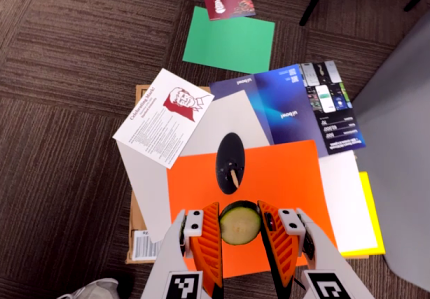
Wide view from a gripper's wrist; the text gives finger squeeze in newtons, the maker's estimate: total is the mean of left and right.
{"total": 9.4, "left": 10.2, "right": 8.5}